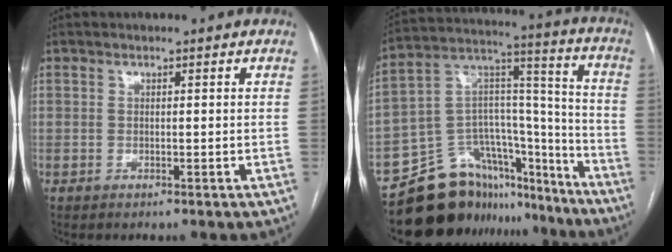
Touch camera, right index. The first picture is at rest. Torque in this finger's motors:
{"motor_torque": [-0.62, -0.57, -0.90, -0.21]}